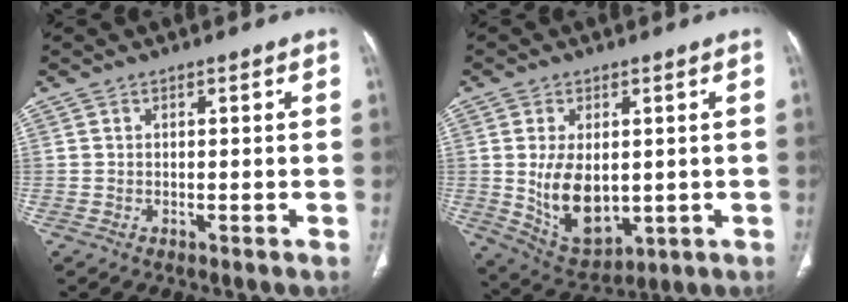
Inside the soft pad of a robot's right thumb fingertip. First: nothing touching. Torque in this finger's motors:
{"motor_torque": [-0.69, 0.72, 0.59, 0.84, 0.31]}